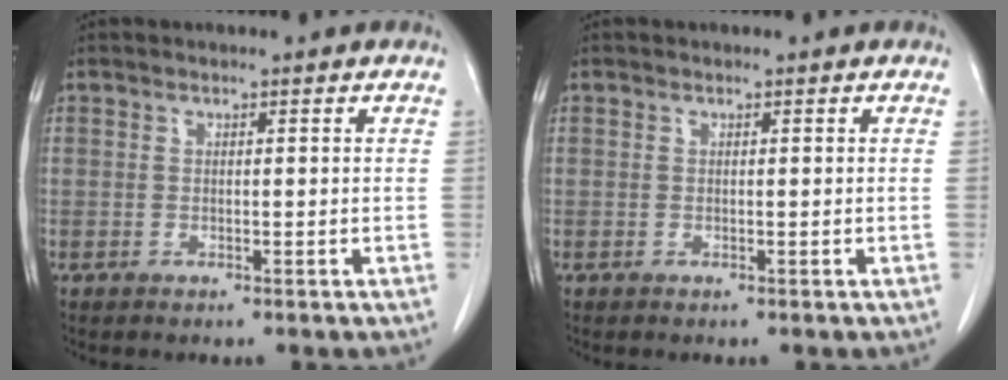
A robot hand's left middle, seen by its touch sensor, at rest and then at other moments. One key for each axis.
{"total": 0.0}